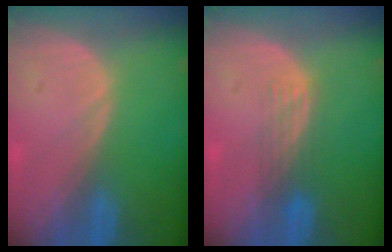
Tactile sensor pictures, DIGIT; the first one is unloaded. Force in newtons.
{"total": 2.9, "press": 2.8, "slide": 1.0}